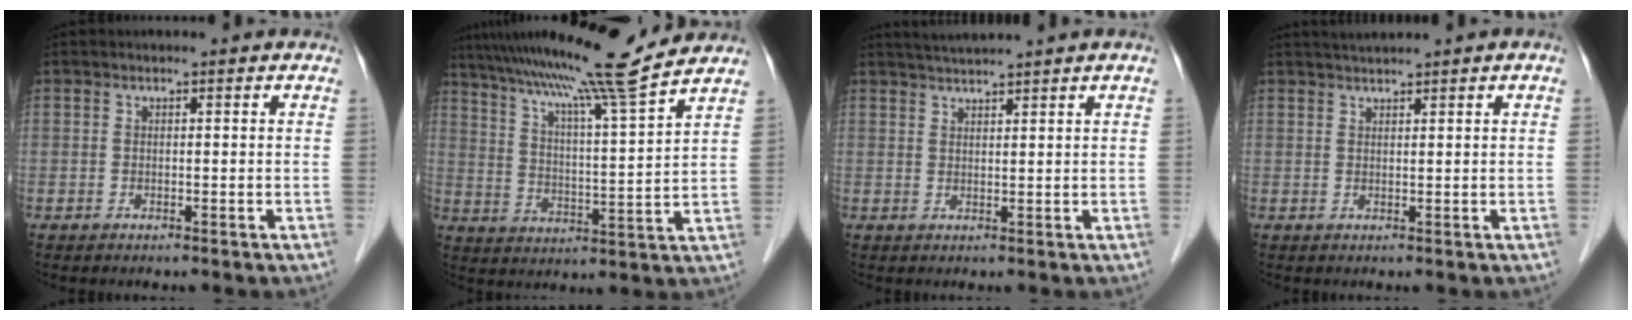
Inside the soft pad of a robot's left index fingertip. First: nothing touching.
{"total": 15.6, "force": [13.6, -2.4, 7.2], "torque": [-0.130, -0.015, 0.209]}
{"total": 3.8, "force": [3.4, -1.1, 1.4], "torque": [-0.023, 0.015, 0.064]}
{"total": 2.1, "force": [1.8, -0.5, 1.0], "torque": [-0.018, 0.013, 0.037]}